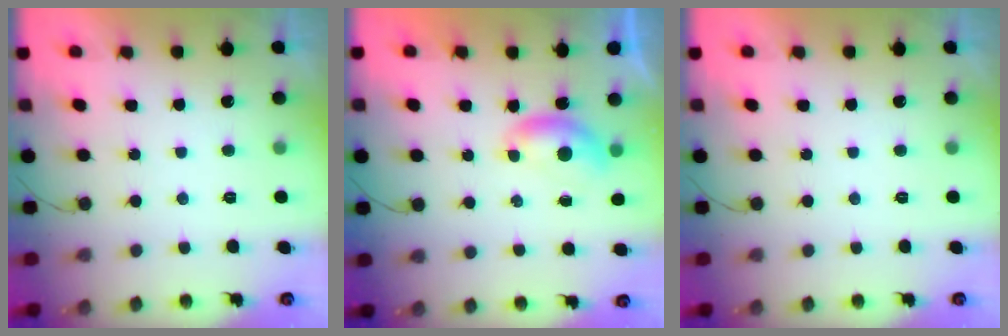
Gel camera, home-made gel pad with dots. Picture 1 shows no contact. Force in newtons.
{"total": 5.2, "press": 5.2, "slide": 0.7}
{"total": 0.0}